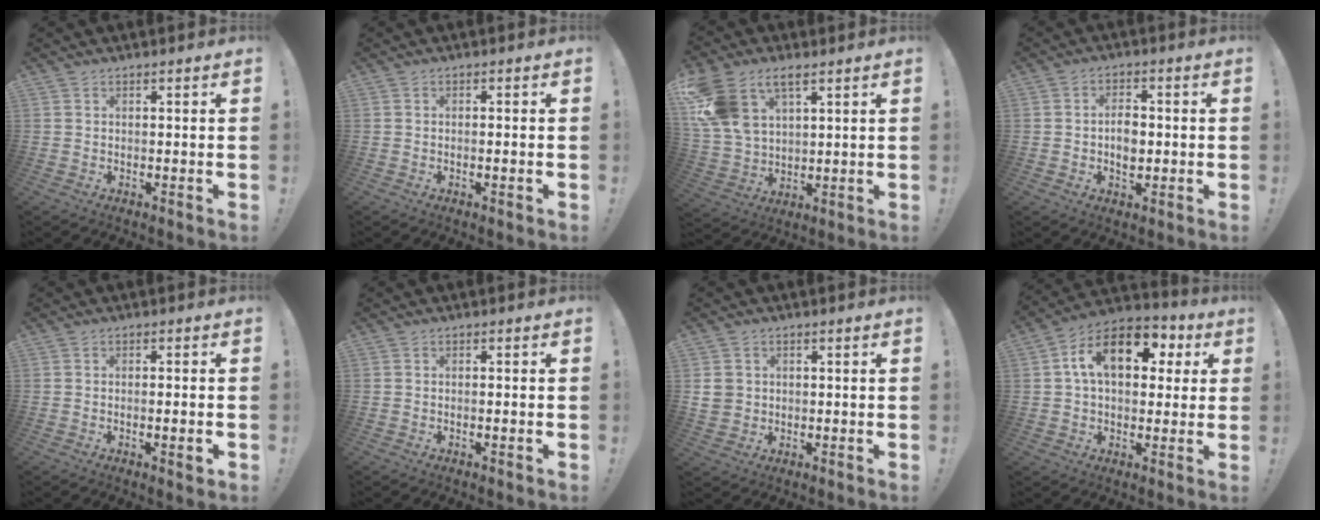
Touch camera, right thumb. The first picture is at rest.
{"total": 1.0, "force": [-0.5, -0.1, 0.9], "torque": [-0.017, 0.001, -0.008]}
{"total": 13.4, "force": [7.2, 8.1, 7.8], "torque": [-0.170, -0.025, 0.144]}
{"total": 5.5, "force": [-0.6, 3.8, 3.9], "torque": [-0.042, -0.001, -0.013]}
{"total": 2.7, "force": [-0.8, 0.1, 2.6], "torque": [-0.031, -0.005, -0.013]}
{"total": 0.8, "force": [-0.5, -0.2, 0.6], "torque": [-0.011, -0.001, -0.007]}
{"total": 4.5, "force": [1.0, 4.0, 1.7], "torque": [-0.022, -0.004, 0.020]}
{"total": 16.4, "force": [4.9, 9.9, 12.1], "torque": [-0.195, 0.006, 0.085]}